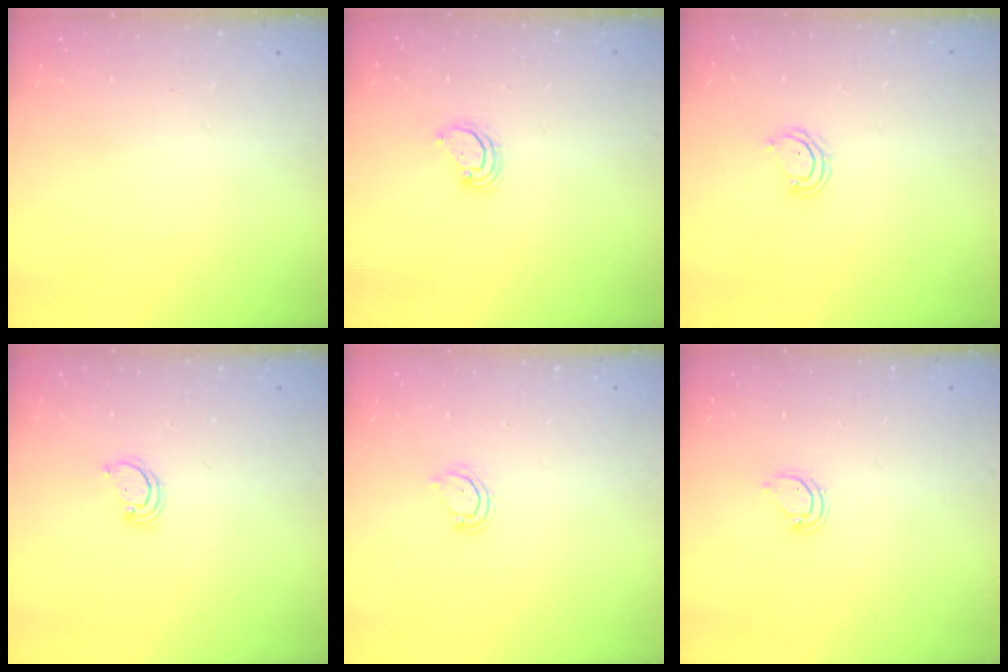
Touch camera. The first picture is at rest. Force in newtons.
{"total": 2.9, "press": 2.9, "slide": 0.3}
{"total": 4.2, "press": 4.2, "slide": 0.4}
{"total": 1.7, "press": 1.7, "slide": 0.1}
{"total": 3.9, "press": 3.9, "slide": 0.4}
{"total": 3.6, "press": 3.5, "slide": 0.4}